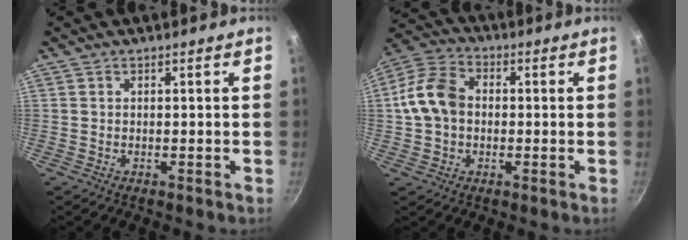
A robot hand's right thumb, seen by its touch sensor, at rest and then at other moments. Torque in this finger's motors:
{"motor_torque": [-0.64, 0.89, -0.17, 0.14, 0.09]}